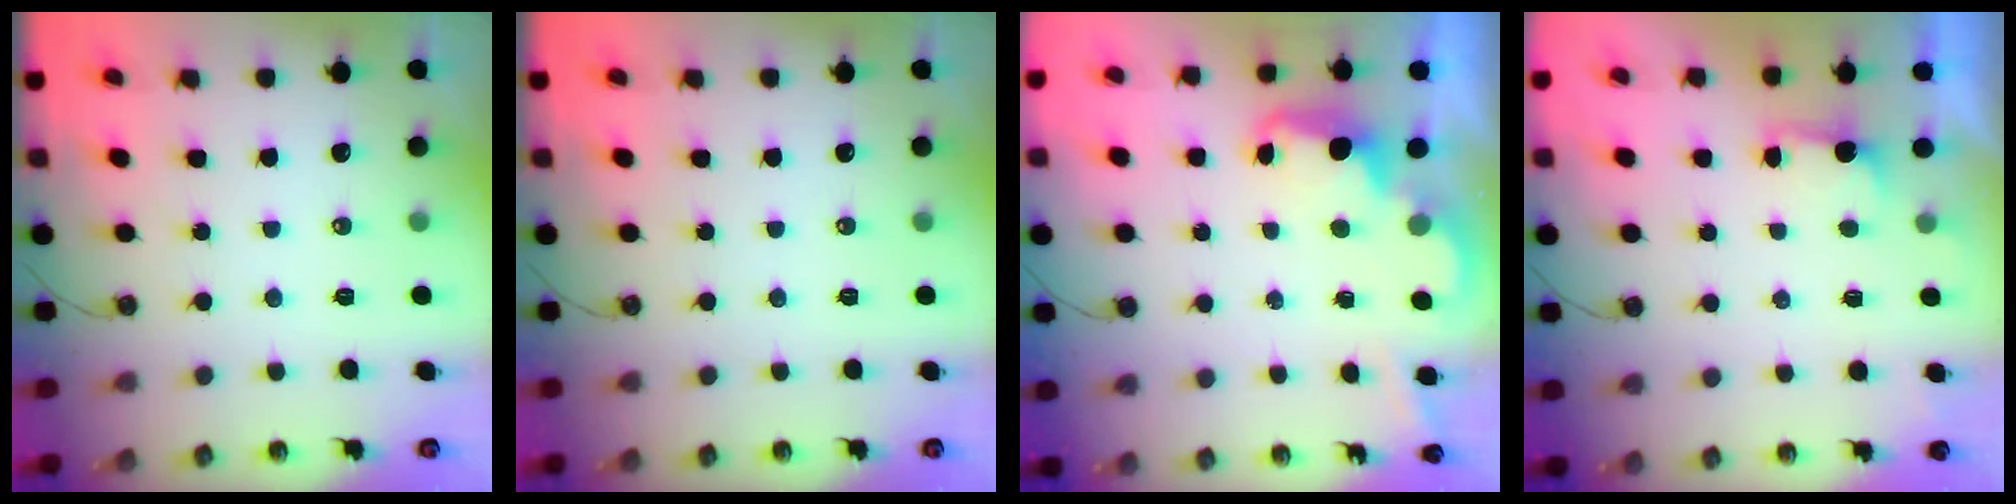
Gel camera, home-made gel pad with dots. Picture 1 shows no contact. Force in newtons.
{"total": 0.0}
{"total": 2.4, "press": 2.3, "slide": 0.5}
{"total": 1.8, "press": 1.5, "slide": 0.9}